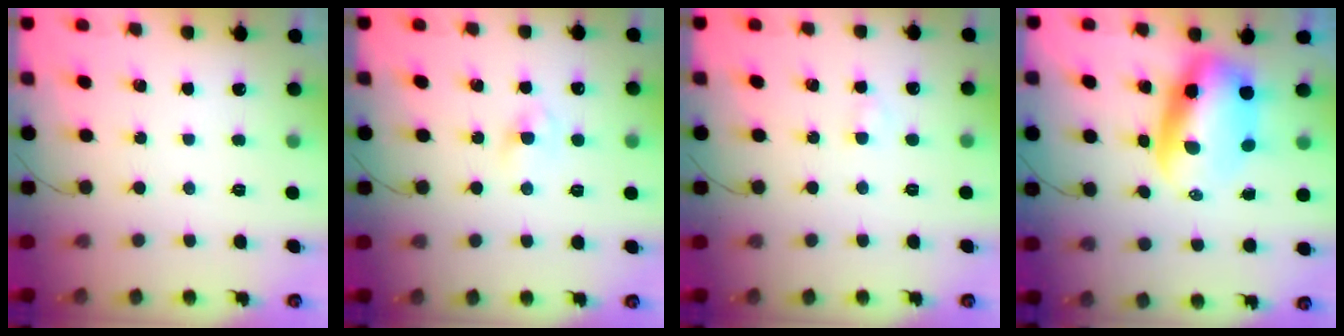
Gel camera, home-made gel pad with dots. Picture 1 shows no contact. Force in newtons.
{"total": 1.9, "press": 1.7, "slide": 0.8}
{"total": 1.5, "press": 1.2, "slide": 0.8}
{"total": 8.3, "press": 7.9, "slide": 2.3}